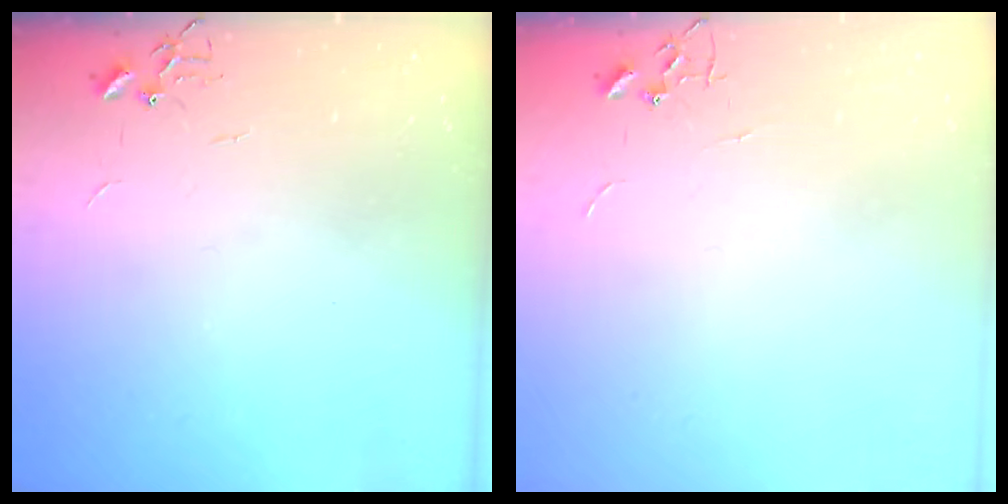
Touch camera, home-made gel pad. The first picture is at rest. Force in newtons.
{"total": 0.0}